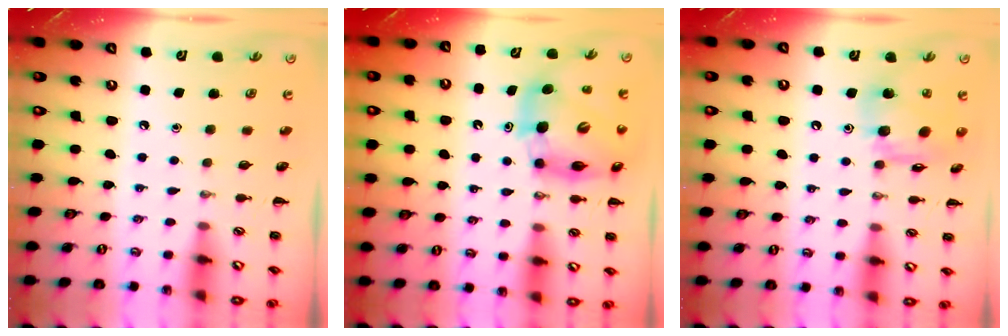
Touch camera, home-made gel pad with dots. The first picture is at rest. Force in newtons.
{"total": 11.9, "press": 11.4, "slide": 3.4}
{"total": 13.5, "press": 13.4, "slide": 1.6}